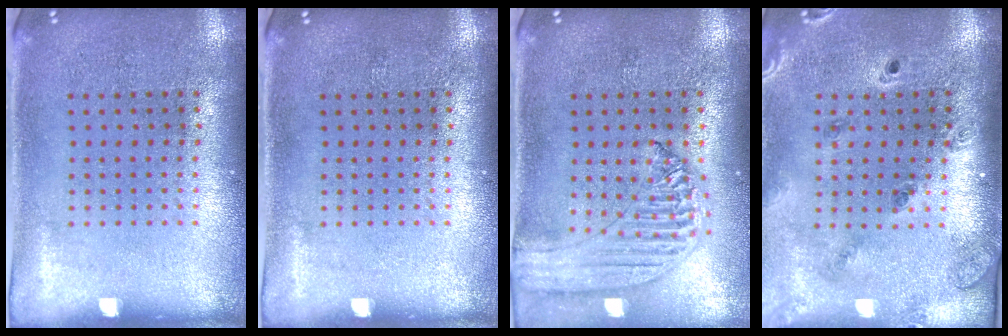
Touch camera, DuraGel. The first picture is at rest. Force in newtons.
{"total": 0.0}
{"total": 1.4, "press": 1.3, "slide": 0.3}
{"total": 1.4, "press": 1.4, "slide": 0.2}